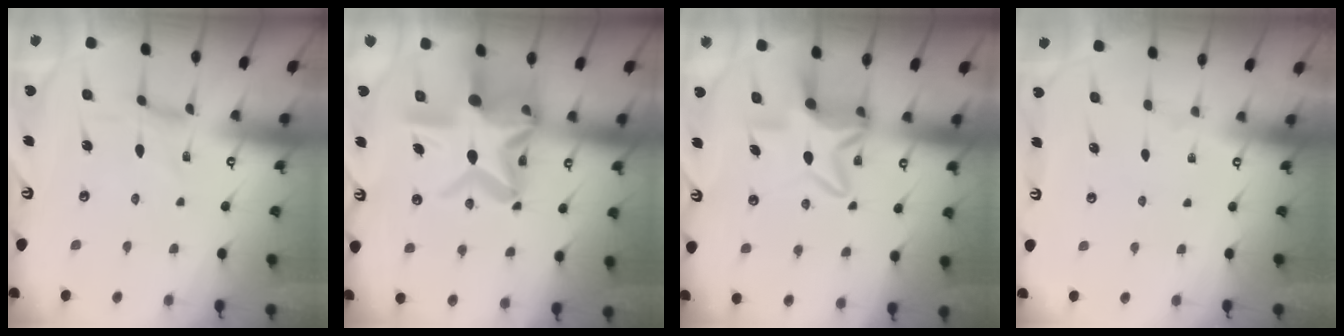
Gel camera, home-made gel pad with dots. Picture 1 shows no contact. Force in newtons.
{"total": 19.8, "press": 19.7, "slide": 1.7}
{"total": 8.2, "press": 8.2, "slide": 0.8}
{"total": 0.0}